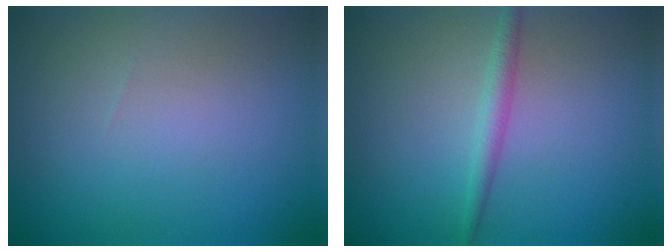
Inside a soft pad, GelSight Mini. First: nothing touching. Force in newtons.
{"total": 1.7, "press": 1.7, "slide": 0.0}